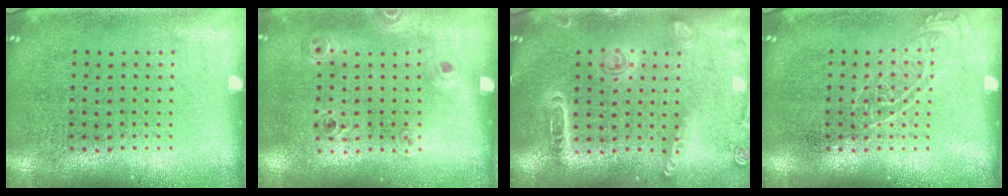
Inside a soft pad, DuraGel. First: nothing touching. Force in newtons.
{"total": 0.9, "press": 0.9, "slide": 0.1}
{"total": 1.5, "press": 1.4, "slide": 0.4}
{"total": 1.5, "press": 1.4, "slide": 0.2}